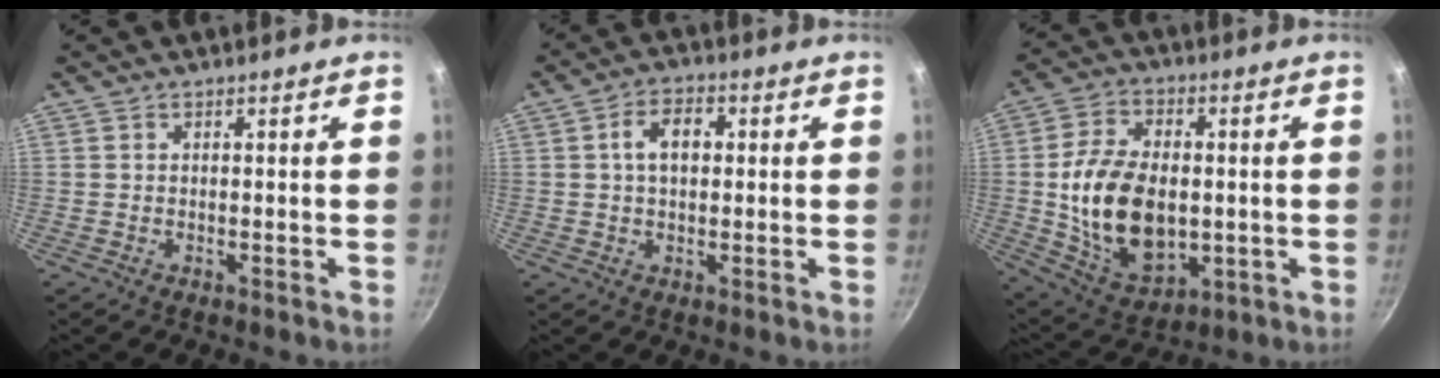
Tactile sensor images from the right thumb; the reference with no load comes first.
{"total": 6.3, "force": [1.0, 4.1, 4.7], "torque": [-0.062, 0.014, 0.009]}
{"total": 18.2, "force": [-0.6, 11.8, 13.9], "torque": [-0.228, 0.002, 0.004]}